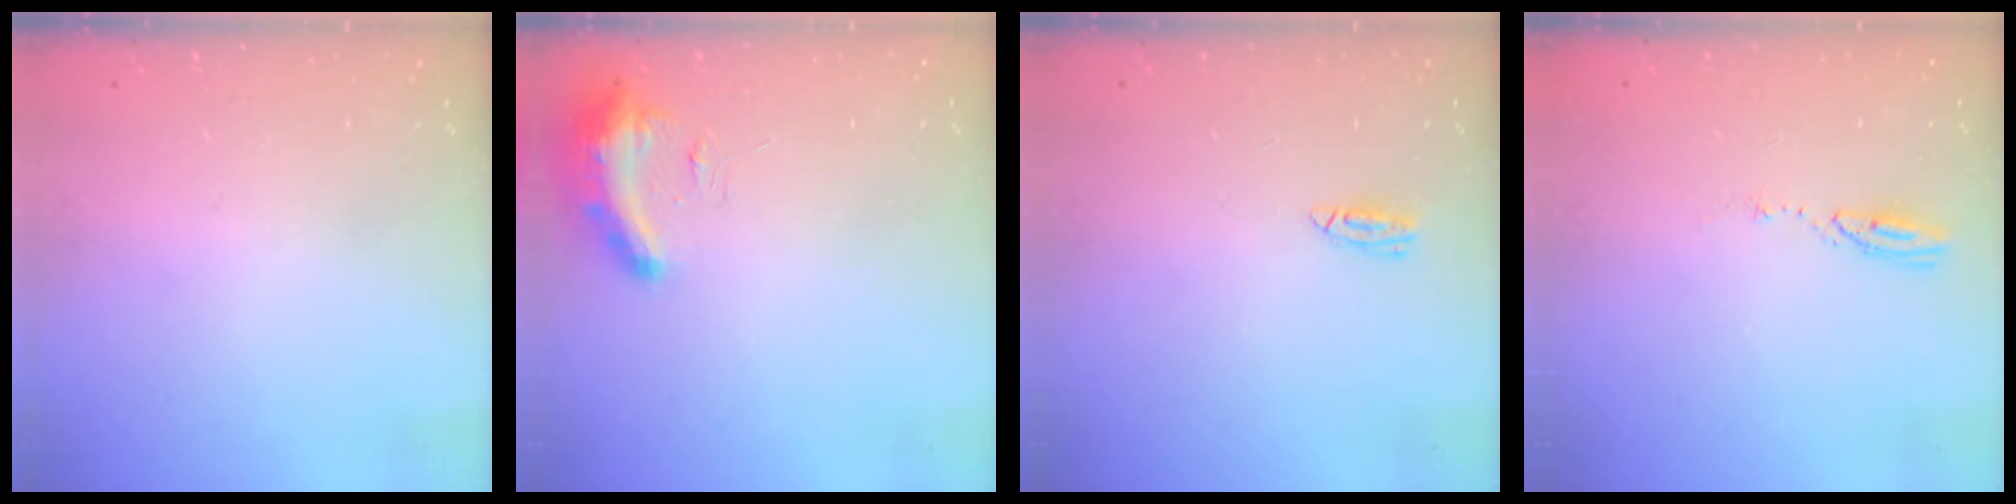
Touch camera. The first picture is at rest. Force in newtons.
{"total": 8.5, "press": 8.5, "slide": 0.8}
{"total": 4.8, "press": 4.8, "slide": 0.1}
{"total": 5.1, "press": 5.1, "slide": 0.5}